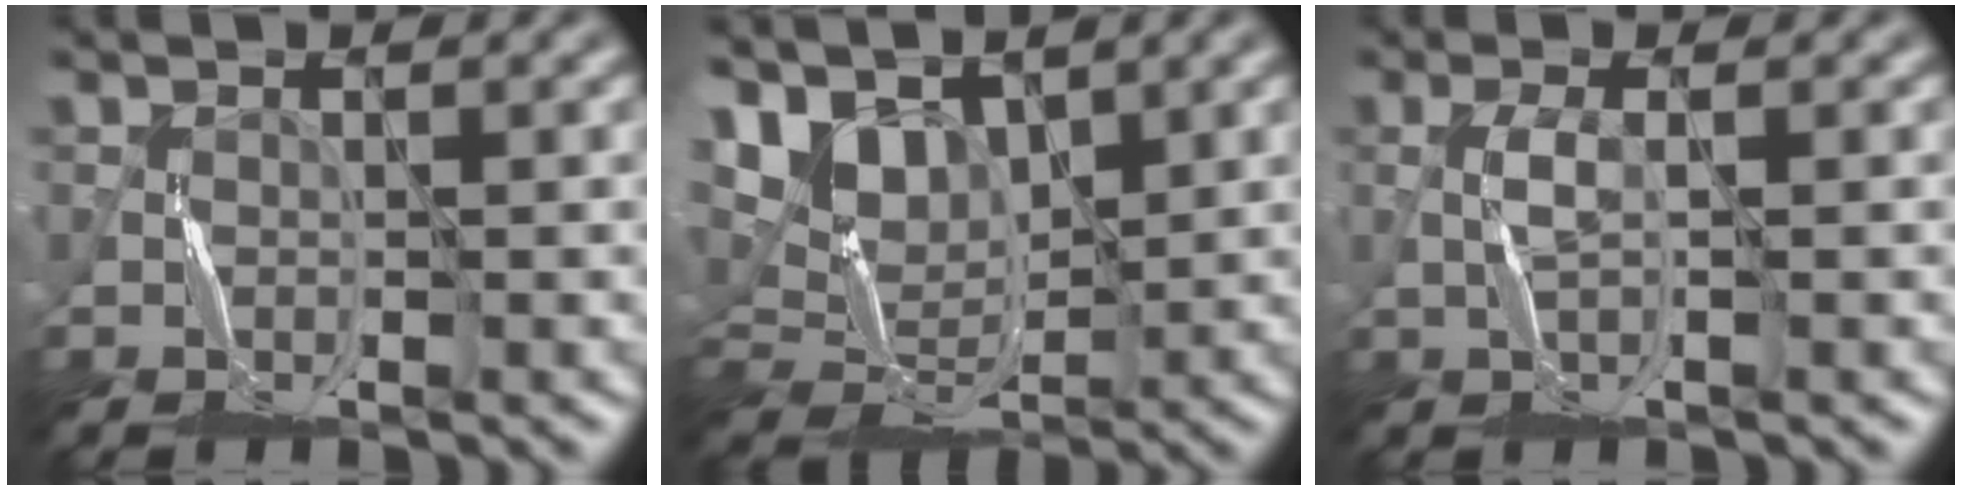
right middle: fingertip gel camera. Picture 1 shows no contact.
{"total": 5.8, "force": [3.4, 3.1, 3.5], "torque": [-0.079, 0.000, 0.065]}
{"total": 1.4, "force": [-0.2, 0.3, 1.4], "torque": [-0.033, 0.006, -0.003]}